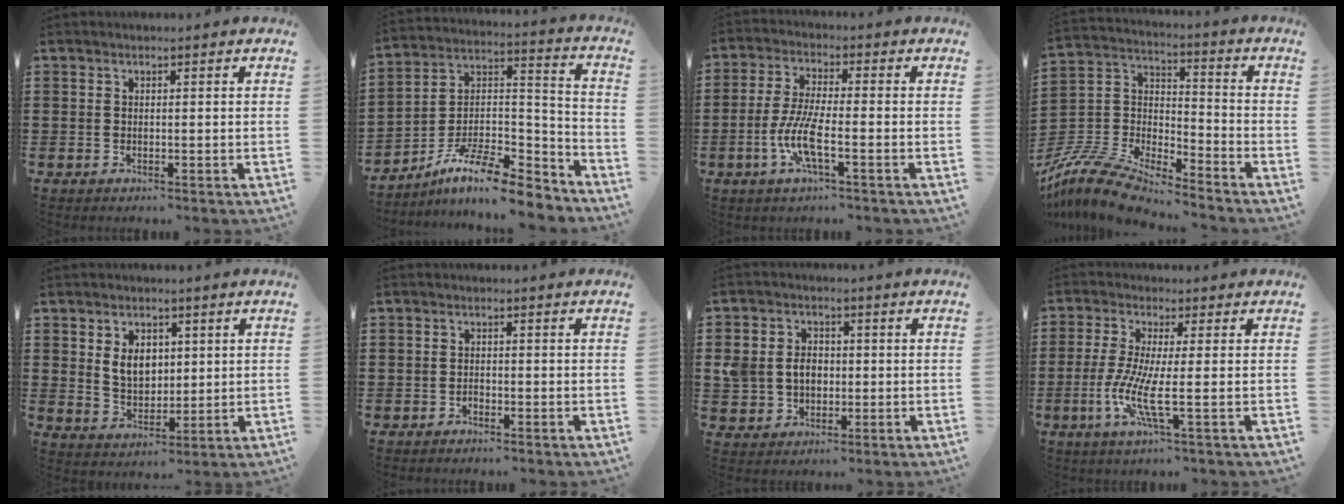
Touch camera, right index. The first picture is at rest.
{"total": 11.2, "force": [-9.2, 2.6, 5.8], "torque": [-0.111, 0.018, -0.180]}
{"total": 7.3, "force": [-2.7, 1.6, 6.6], "torque": [-0.152, -0.014, -0.058]}
{"total": 9.9, "force": [-9.2, 1.5, 3.1], "torque": [-0.089, 0.004, -0.193]}
{"total": 5.5, "force": [1.3, 4.0, 3.5], "torque": [-0.065, 0.007, 0.019]}
{"total": 1.0, "force": [-0.7, 0.6, 0.4], "torque": [-0.010, -0.001, -0.014]}
{"total": 5.6, "force": [0.0, 4.8, 2.9], "torque": [-0.082, 0.011, -0.005]}
{"total": 6.8, "force": [-1.4, 0.4, 6.7], "torque": [-0.153, -0.022, -0.035]}